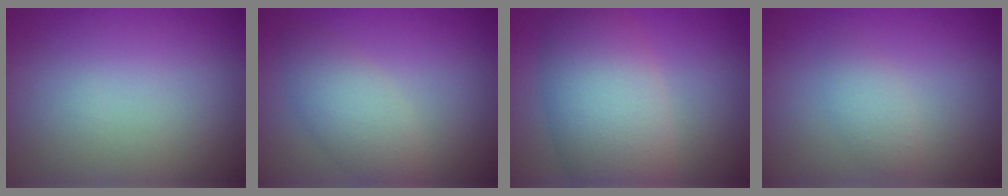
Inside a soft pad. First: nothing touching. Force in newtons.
{"total": 3.6, "press": 3.6, "slide": 0.2}
{"total": 8.4, "press": 8.4, "slide": 0.5}
{"total": 1.9, "press": 1.9, "slide": 0.1}